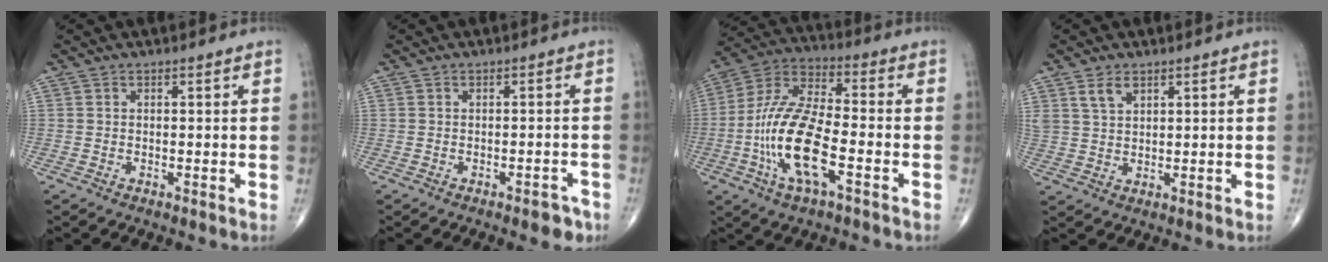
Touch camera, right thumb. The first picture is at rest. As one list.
[{"total": 2.9, "force": [-1.9, 1.2, 1.9], "torque": [-0.013, 0.009, -0.022]}, {"total": 16.4, "force": [-4.8, 6.0, 14.4], "torque": [-0.298, 0.026, -0.092]}, {"total": 4.0, "force": [2.5, 2.2, 2.2], "torque": [-0.037, -0.010, 0.054]}]